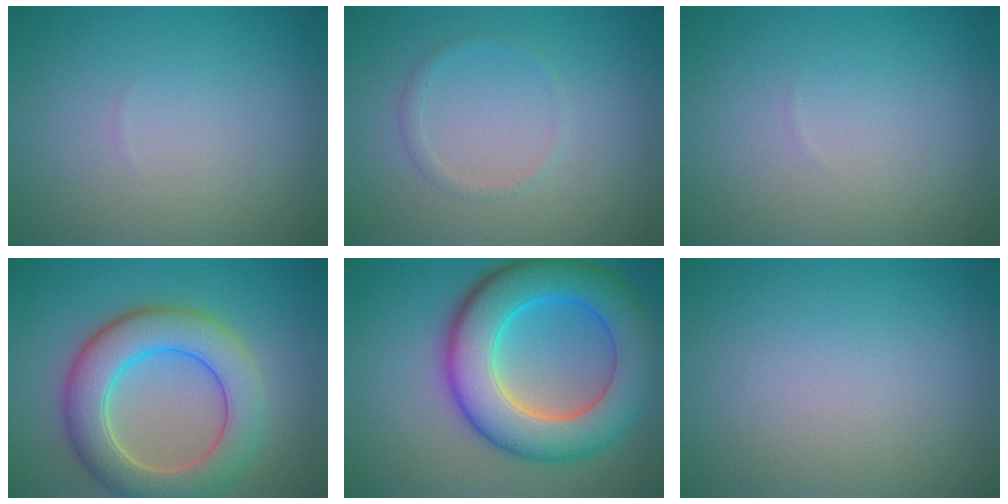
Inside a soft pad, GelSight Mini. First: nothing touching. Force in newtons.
{"total": 0.9, "press": 0.9, "slide": 0.1}
{"total": 0.0}
{"total": 7.6, "press": 7.6, "slide": 0.9}
{"total": 10.6, "press": 10.5, "slide": 0.7}
{"total": 0.0}